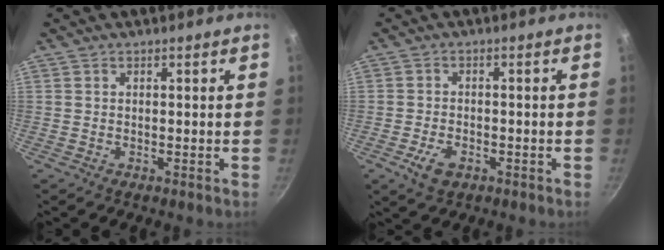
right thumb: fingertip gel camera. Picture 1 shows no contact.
{"total": 4.7, "force": [-2.2, 2.7, 3.2], "torque": [-0.062, 0.011, -0.038]}